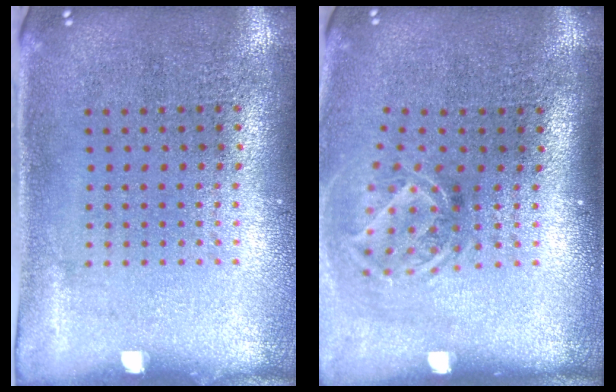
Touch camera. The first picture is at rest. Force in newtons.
{"total": 2.0, "press": 1.3, "slide": 1.4}